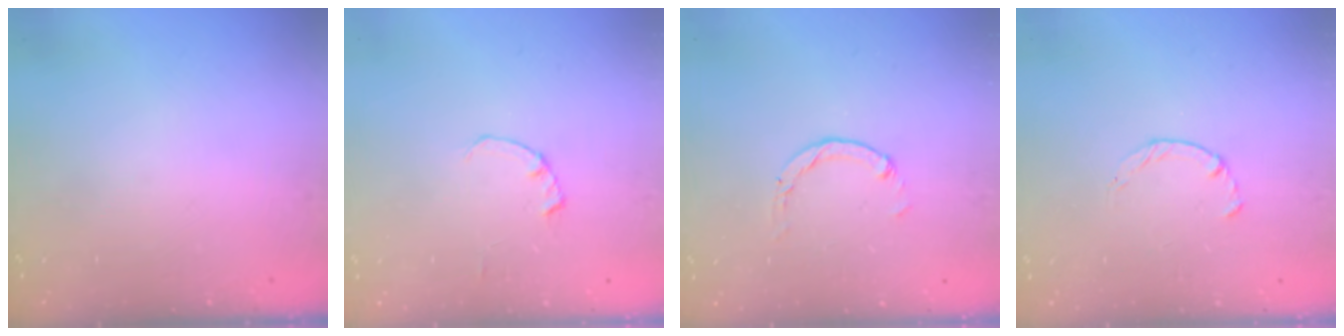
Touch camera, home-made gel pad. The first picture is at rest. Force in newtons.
{"total": 0.0}
{"total": 1.5, "press": 1.5, "slide": 0.2}
{"total": 1.8, "press": 1.7, "slide": 0.3}